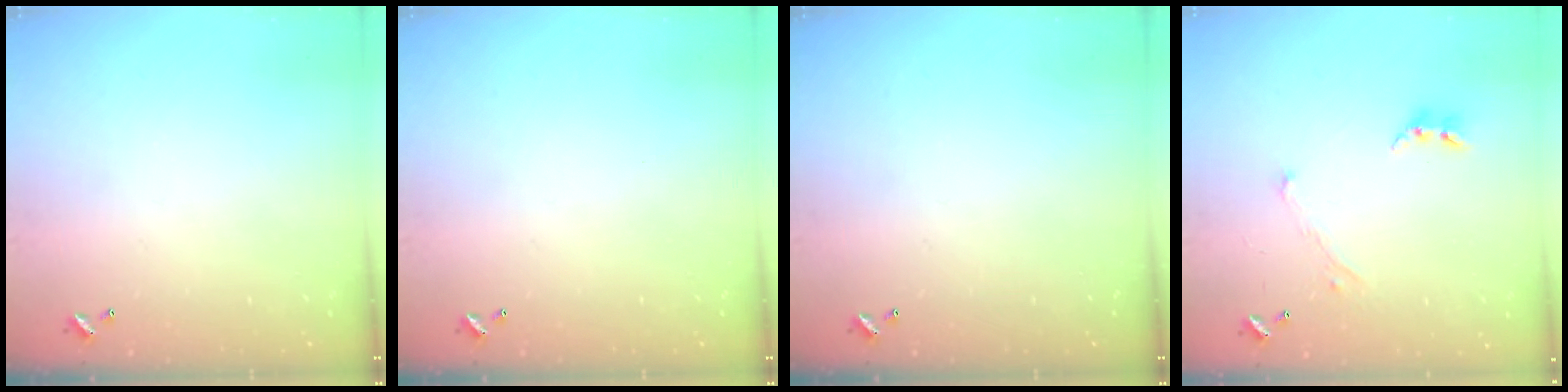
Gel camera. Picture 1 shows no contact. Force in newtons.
{"total": 0.0}
{"total": 0.0}
{"total": 1.7, "press": 1.6, "slide": 0.5}